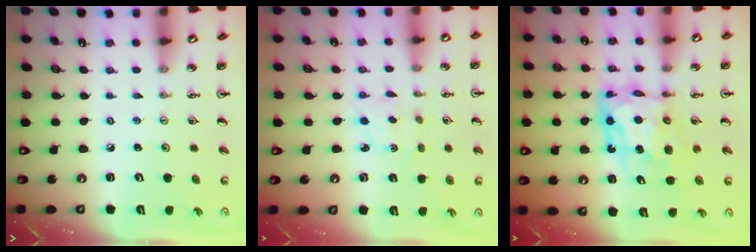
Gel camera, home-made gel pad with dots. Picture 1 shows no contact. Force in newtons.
{"total": 1.8, "press": 1.7, "slide": 0.6}
{"total": 9.2, "press": 9.1, "slide": 1.5}